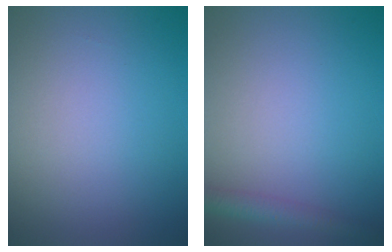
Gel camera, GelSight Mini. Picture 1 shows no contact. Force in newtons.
{"total": 2.2, "press": 2.2, "slide": 0.1}